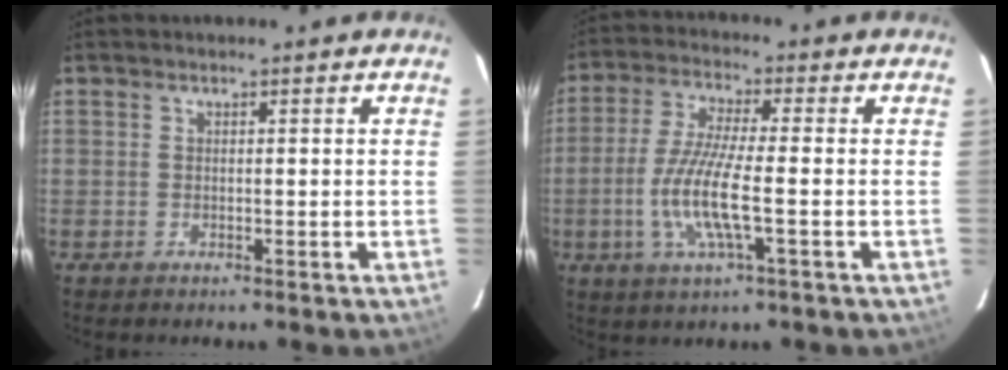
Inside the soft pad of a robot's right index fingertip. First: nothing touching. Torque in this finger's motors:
{"motor_torque": [0.46, -0.27, 0.46, 0.18]}